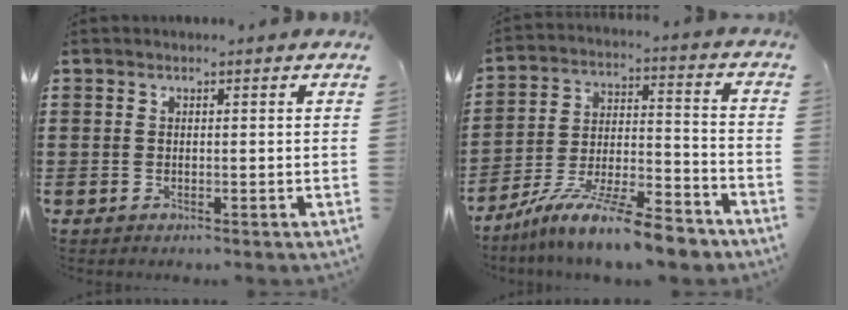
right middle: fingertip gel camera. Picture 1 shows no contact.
{"total": 12.3, "force": [-10.5, 1.5, 6.2], "torque": [-0.100, 0.029, -0.196]}